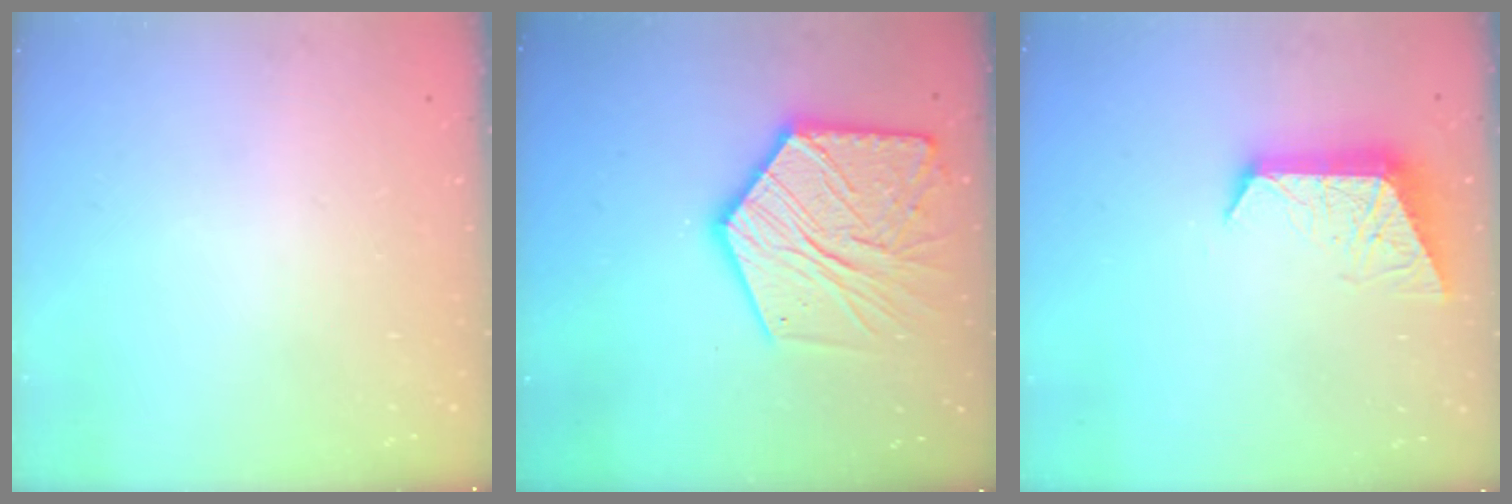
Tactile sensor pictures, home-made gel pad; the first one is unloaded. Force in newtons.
{"total": 19.6, "press": 19.6, "slide": 1.8}
{"total": 11.7, "press": 11.7, "slide": 0.9}